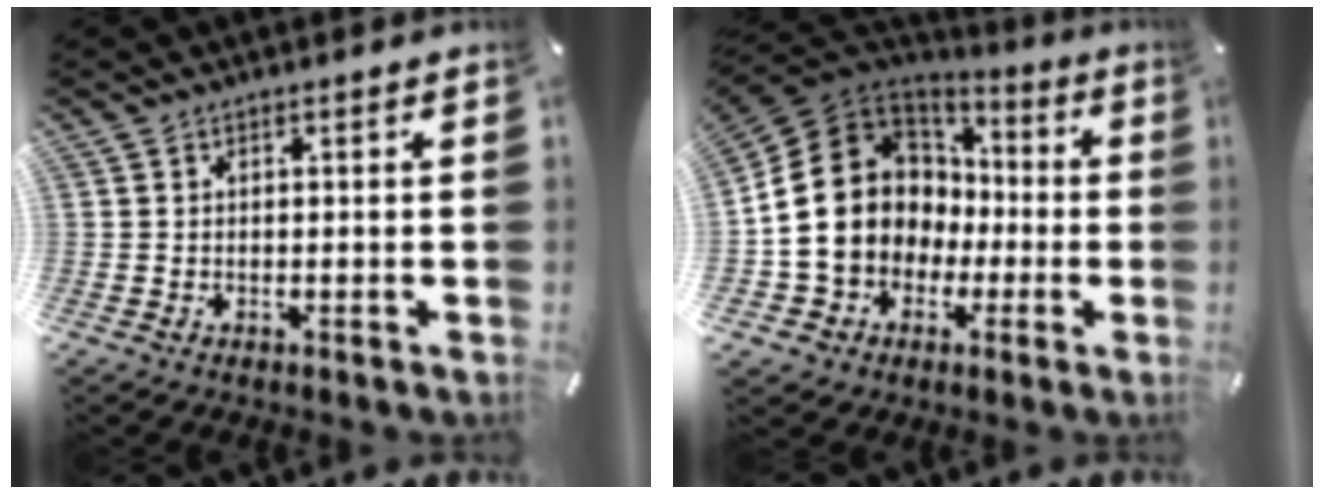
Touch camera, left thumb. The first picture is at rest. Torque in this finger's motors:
{"motor_torque": [2.13, 2.87, 2.58, 0.19, 0.80]}